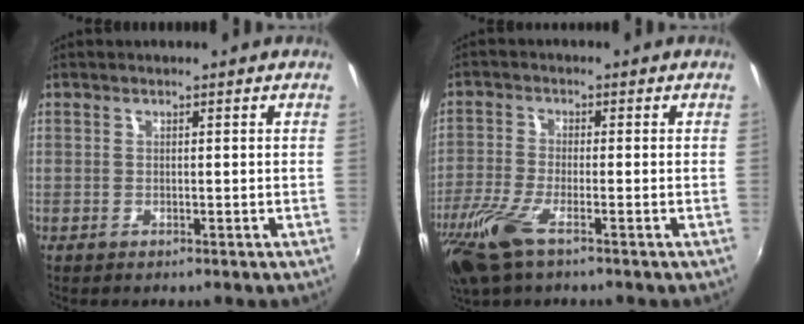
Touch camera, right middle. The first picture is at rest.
{"total": 9.1, "force": [-5.6, 2.3, 6.8], "torque": [-0.168, -0.026, -0.114]}